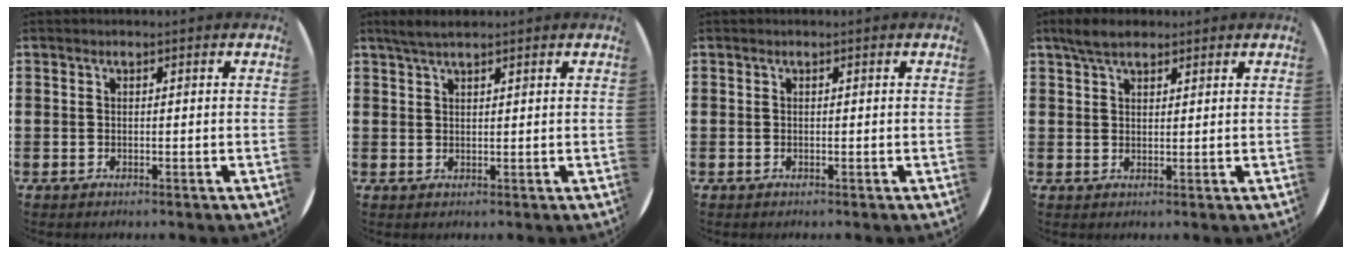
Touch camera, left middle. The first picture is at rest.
{"total": 2.3, "force": [1.9, 0.3, 1.3], "torque": [-0.028, 0.003, 0.034]}
{"total": 0.0}
{"total": 3.8, "force": [3.1, 1.4, 1.8], "torque": [-0.033, 0.002, 0.056]}